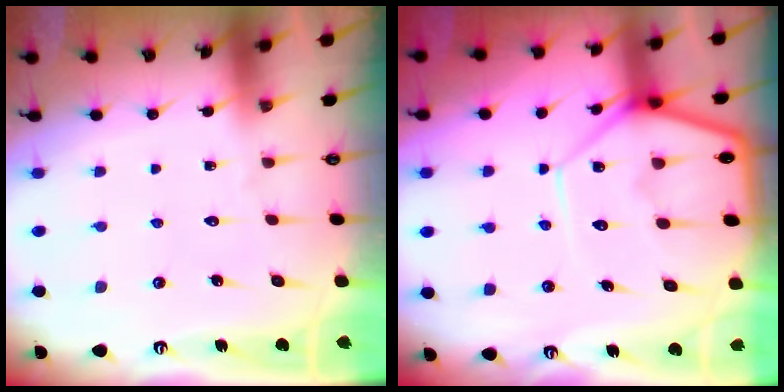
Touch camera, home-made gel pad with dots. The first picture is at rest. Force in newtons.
{"total": 11.4, "press": 11.3, "slide": 0.7}